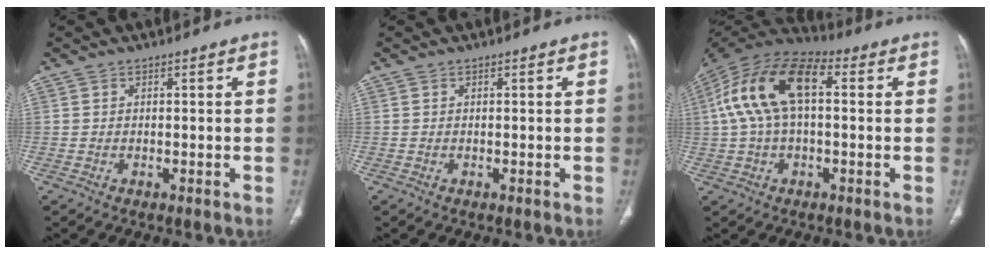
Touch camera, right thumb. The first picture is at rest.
{"total": 0.0}
{"total": 16.4, "force": [2.7, 8.6, 13.7], "torque": [-0.267, 0.044, 0.042]}